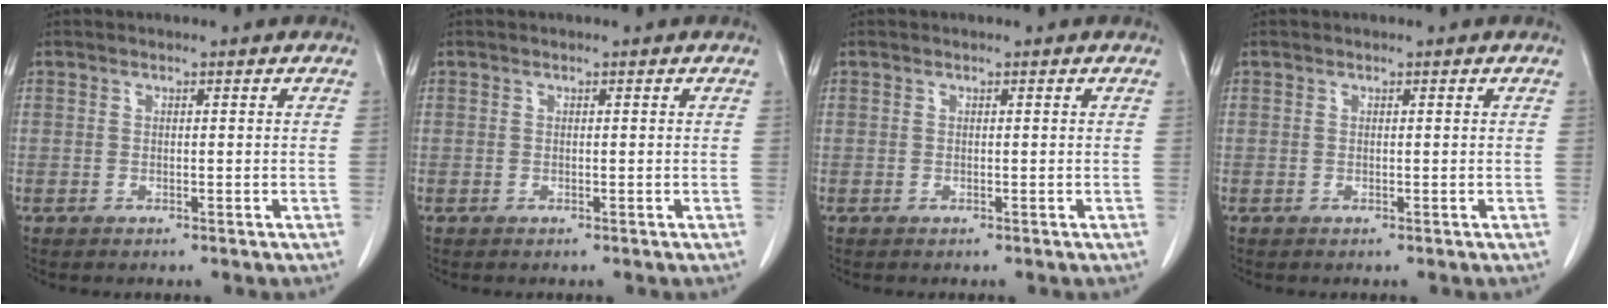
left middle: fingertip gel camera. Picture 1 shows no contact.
{"total": 0.0}
{"total": 0.0}
{"total": 0.0}